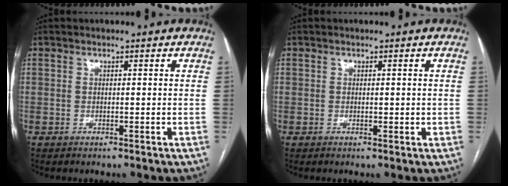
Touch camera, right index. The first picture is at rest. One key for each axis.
{"total": 0.8, "fx": 0.0, "fy": 0.4, "fz": 0.6, "tx": -0.011, "ty": -0.002, "tz": 0.001}